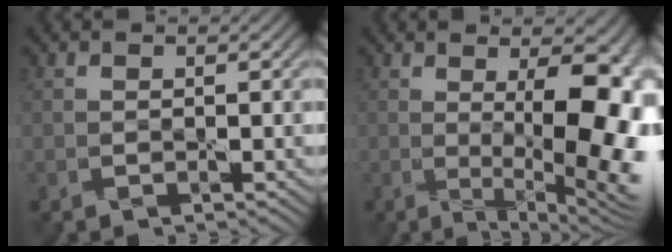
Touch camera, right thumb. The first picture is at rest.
{"total": 16.9, "force": [-0.1, 5.8, 15.9], "torque": [-0.185, 0.001, 0.002]}